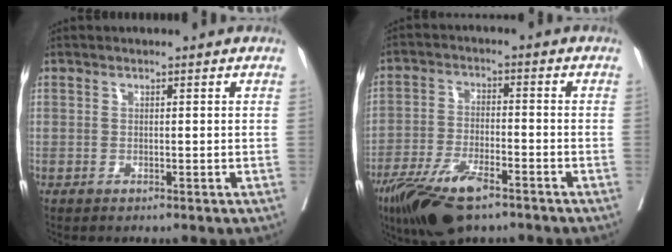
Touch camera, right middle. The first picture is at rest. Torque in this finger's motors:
{"motor_torque": [1.14, -1.00, 0.55, 0.17]}